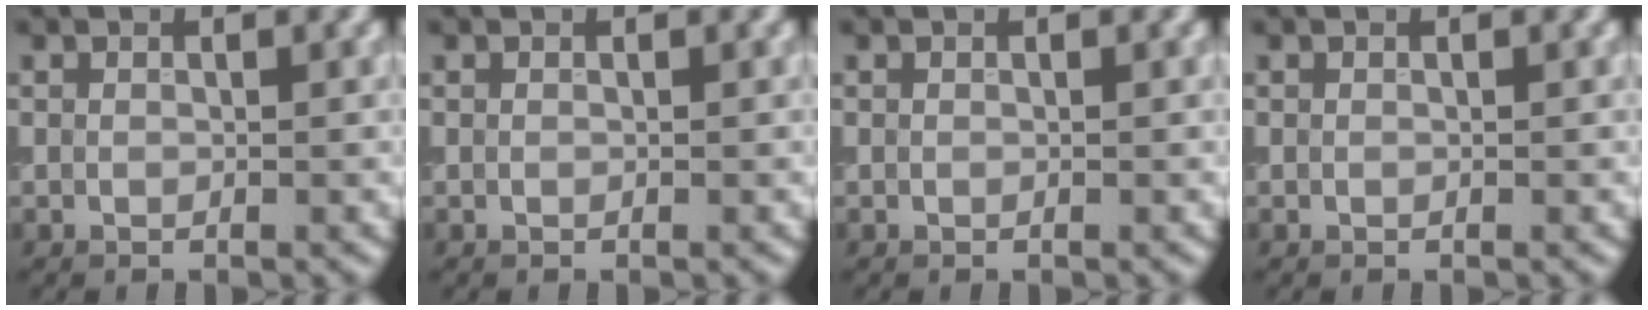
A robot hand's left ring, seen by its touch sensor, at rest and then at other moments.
{"total": 0.0}
{"total": 0.0}
{"total": 0.0}